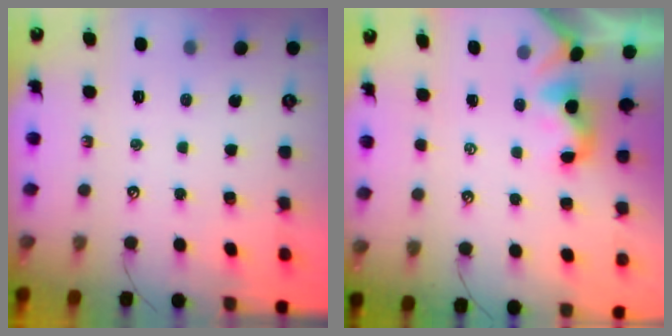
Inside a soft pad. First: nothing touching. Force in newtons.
{"total": 1.9, "press": 1.8, "slide": 0.5}